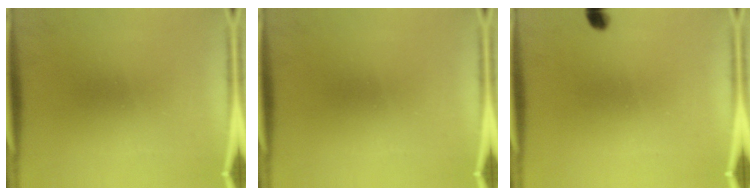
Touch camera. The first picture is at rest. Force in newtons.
{"total": 0.0}
{"total": 1.8}